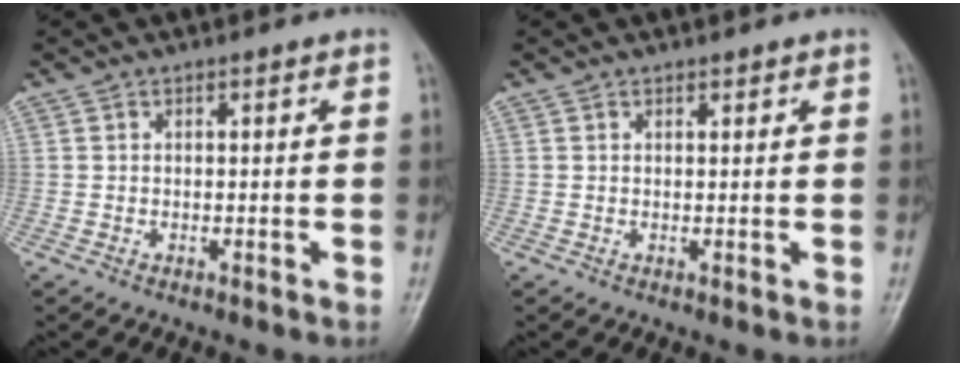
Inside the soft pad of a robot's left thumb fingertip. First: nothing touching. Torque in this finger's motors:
{"motor_torque": [0.17, -0.01, -0.42, -0.01, 0.03]}